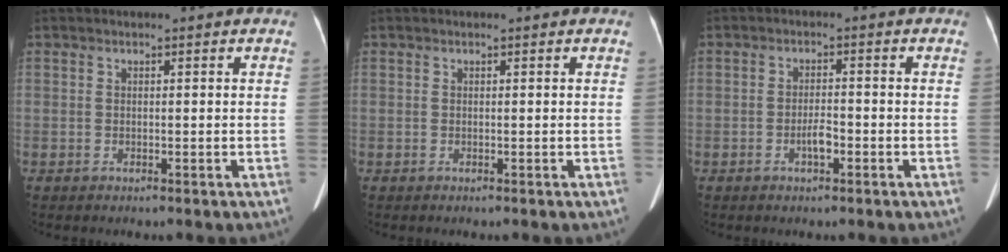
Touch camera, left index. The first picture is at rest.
{"total": 0.0}
{"total": 2.4, "force": [-1.3, 0.7, 1.9], "torque": [-0.035, 0.002, -0.023]}